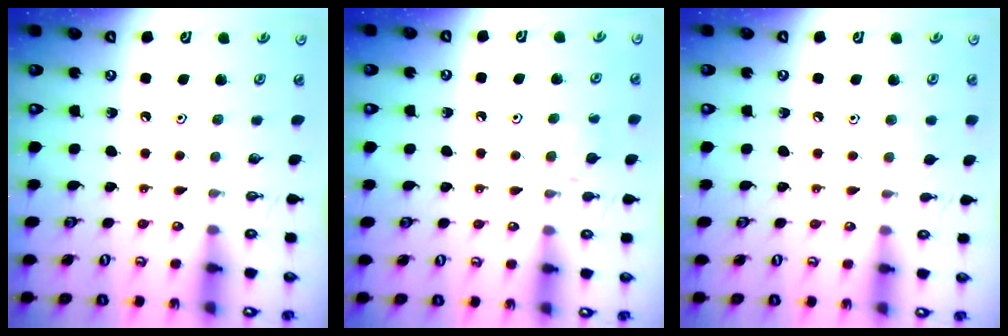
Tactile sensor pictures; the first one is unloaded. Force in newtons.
{"total": 2.7, "press": 2.6, "slide": 0.6}
{"total": 5.1, "press": 5.1, "slide": 0.8}